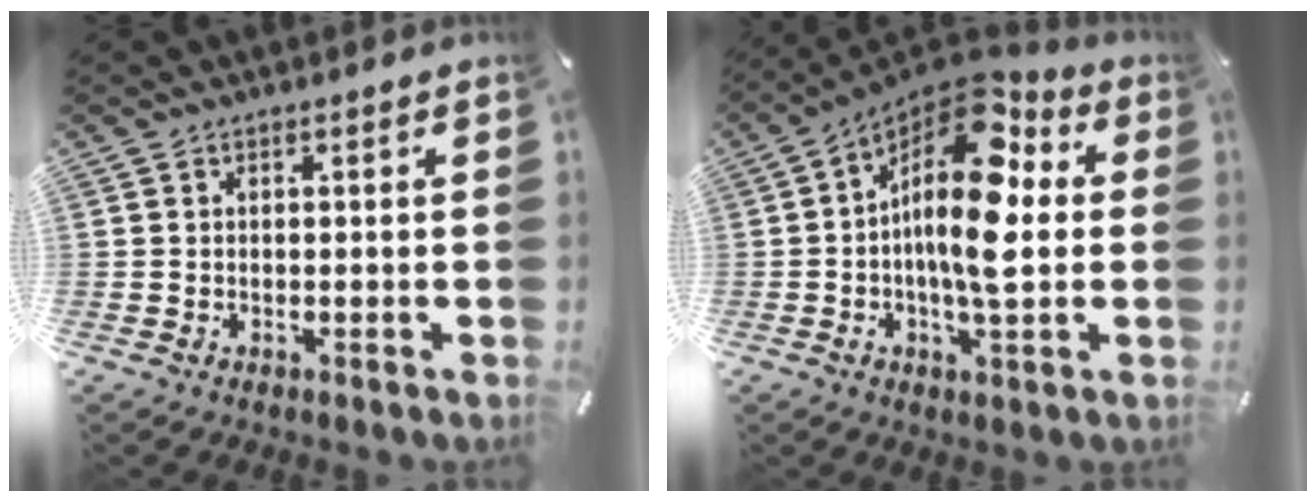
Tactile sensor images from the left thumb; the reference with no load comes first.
{"total": 17.0, "force": [2.1, 6.7, 15.5], "torque": [-0.305, -0.029, 0.027]}